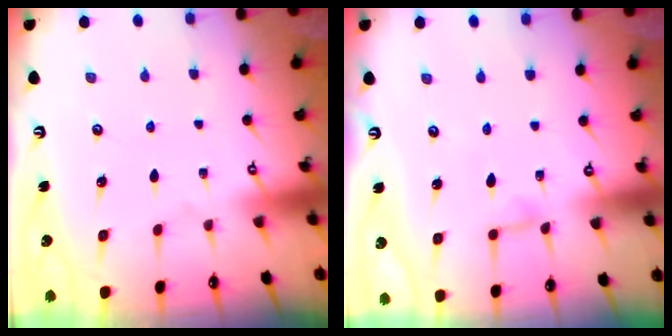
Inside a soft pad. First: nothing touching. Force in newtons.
{"total": 2.5, "press": 2.5, "slide": 0.2}